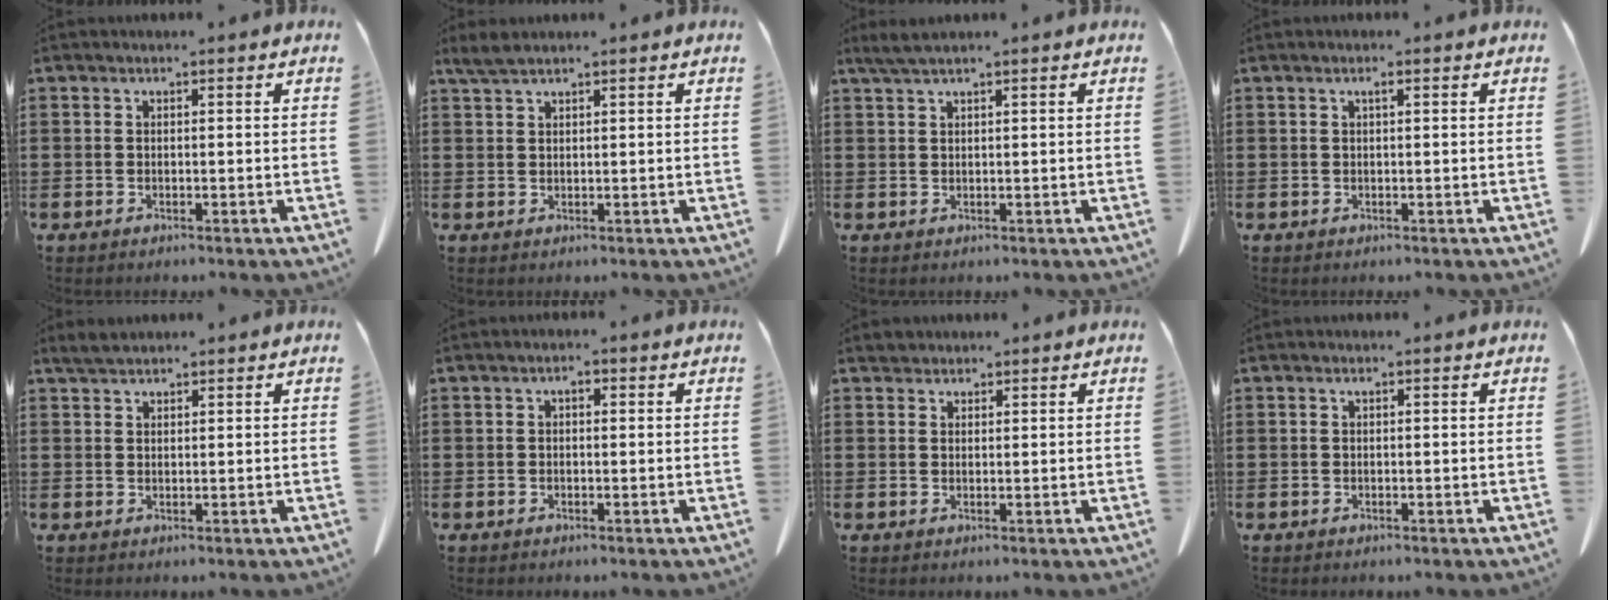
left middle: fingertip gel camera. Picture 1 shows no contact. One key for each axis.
{"total": 2.3, "fx": 1.8, "fy": 0.3, "fz": 1.4, "tx": -0.031, "ty": 0.001, "tz": 0.033}
{"total": 2.0, "fx": 1.6, "fy": -0.1, "fz": 1.3, "tx": -0.028, "ty": -0.001, "tz": 0.030}
{"total": 0.9, "fx": 0.3, "fy": 0.1, "fz": 0.9, "tx": -0.016, "ty": 0.000, "tz": 0.005}
{"total": 2.1, "fx": 1.9, "fy": 0.5, "fz": 0.8, "tx": -0.022, "ty": 0.003, "tz": 0.036}
{"total": 1.2, "fx": -0.1, "fy": 0.6, "fz": 1.0, "tx": -0.020, "ty": 0.003, "tz": -0.004}
{"total": 1.5, "fx": 1.4, "fy": 0.6, "fz": 0.0, "tx": -0.006, "ty": 0.001, "tz": 0.030}
{"total": 0.0}